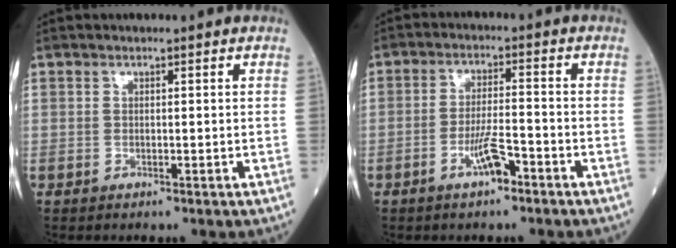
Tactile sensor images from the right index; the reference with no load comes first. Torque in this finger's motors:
{"motor_torque": [0.47, -0.07, 0.24, 0.07]}